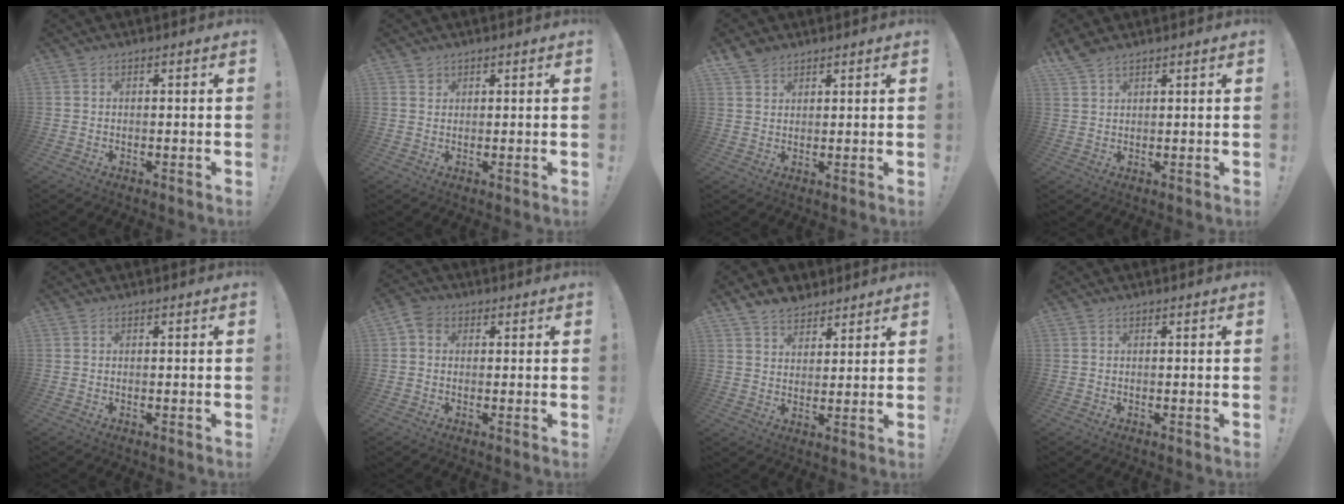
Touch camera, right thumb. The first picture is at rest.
{"total": 1.6, "force": [1.2, 1.1, 0.3], "torque": [0.007, -0.008, 0.020]}
{"total": 4.2, "force": [3.2, 2.4, 1.1], "torque": [-0.014, -0.018, 0.060]}
{"total": 4.2, "force": [3.5, 1.4, 1.8], "torque": [-0.032, -0.017, 0.066]}
{"total": 0.0}
{"total": 3.8, "force": [0.8, 3.1, 2.0], "torque": [-0.029, 0.002, 0.016]}
{"total": 6.7, "force": [5.4, 3.8, 1.3], "torque": [-0.021, -0.037, 0.104]}
{"total": 0.0}